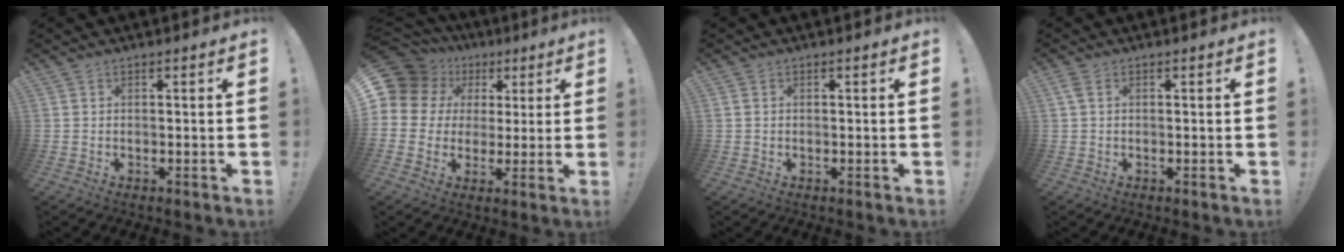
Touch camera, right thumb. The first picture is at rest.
{"total": 10.9, "force": [3.9, 9.5, 3.8], "torque": [-0.062, -0.024, 0.081]}
{"total": 0.6, "force": [0.2, 0.5, 0.2], "torque": [-0.009, 0.004, 0.005]}
{"total": 2.0, "force": [0.7, 0.9, 1.6], "torque": [-0.029, 0.001, 0.012]}